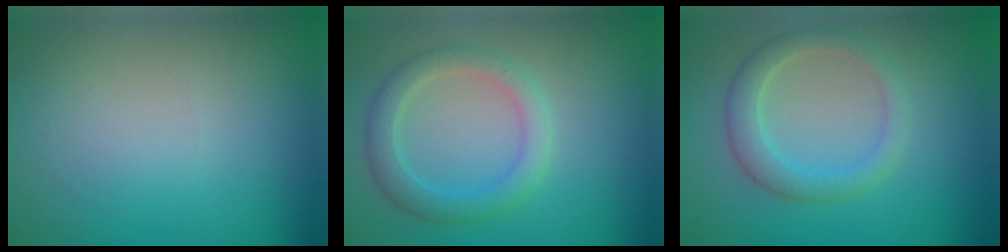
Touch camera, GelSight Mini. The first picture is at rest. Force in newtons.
{"total": 3.1, "press": 3.1, "slide": 0.0}
{"total": 3.1, "press": 3.1, "slide": 0.2}